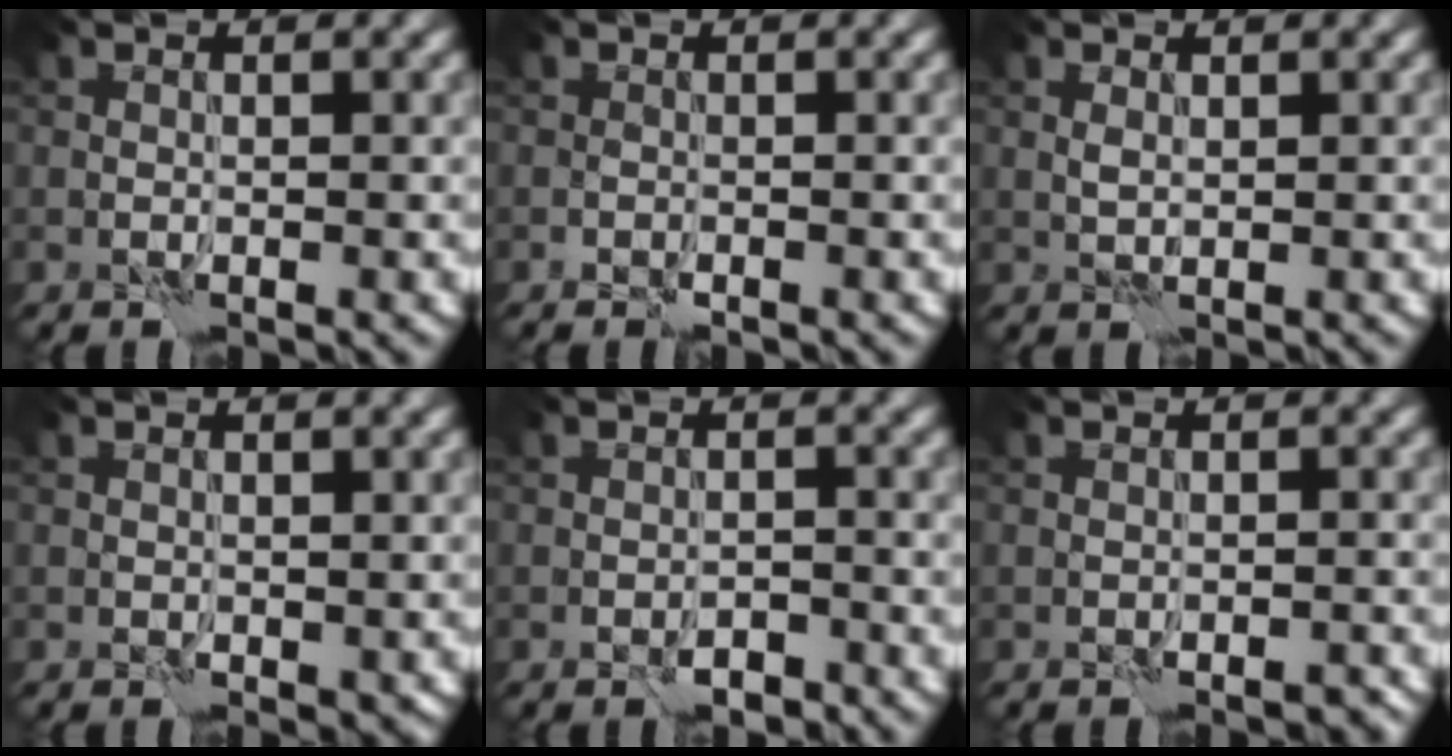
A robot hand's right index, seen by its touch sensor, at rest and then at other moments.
{"total": 0.6, "force": [-0.5, 0.1, 0.3], "torque": [-0.010, -0.001, -0.012]}
{"total": 0.7, "force": [0.6, 0.2, 0.3], "torque": [-0.011, -0.001, 0.012]}
{"total": 0.8, "force": [0.2, 0.7, 0.3], "torque": [-0.005, -0.005, 0.005]}
{"total": 1.7, "force": [-1.2, 0.8, 0.9], "torque": [-0.009, 0.002, -0.020]}
{"total": 1.4, "force": [-1.1, 0.7, 0.7], "torque": [-0.013, 0.004, -0.013]}